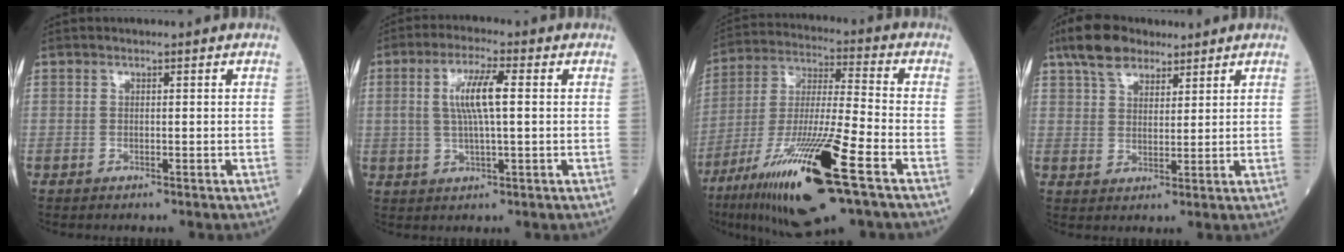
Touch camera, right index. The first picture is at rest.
{"total": 7.1, "force": [1.1, 1.1, 6.9], "torque": [-0.141, 0.008, 0.020]}
{"total": 20.5, "force": [-10.4, 1.4, 17.6], "torque": [-0.335, -0.047, -0.186]}
{"total": 7.2, "force": [5.3, 3.7, 3.3], "torque": [-0.067, 0.023, 0.097]}